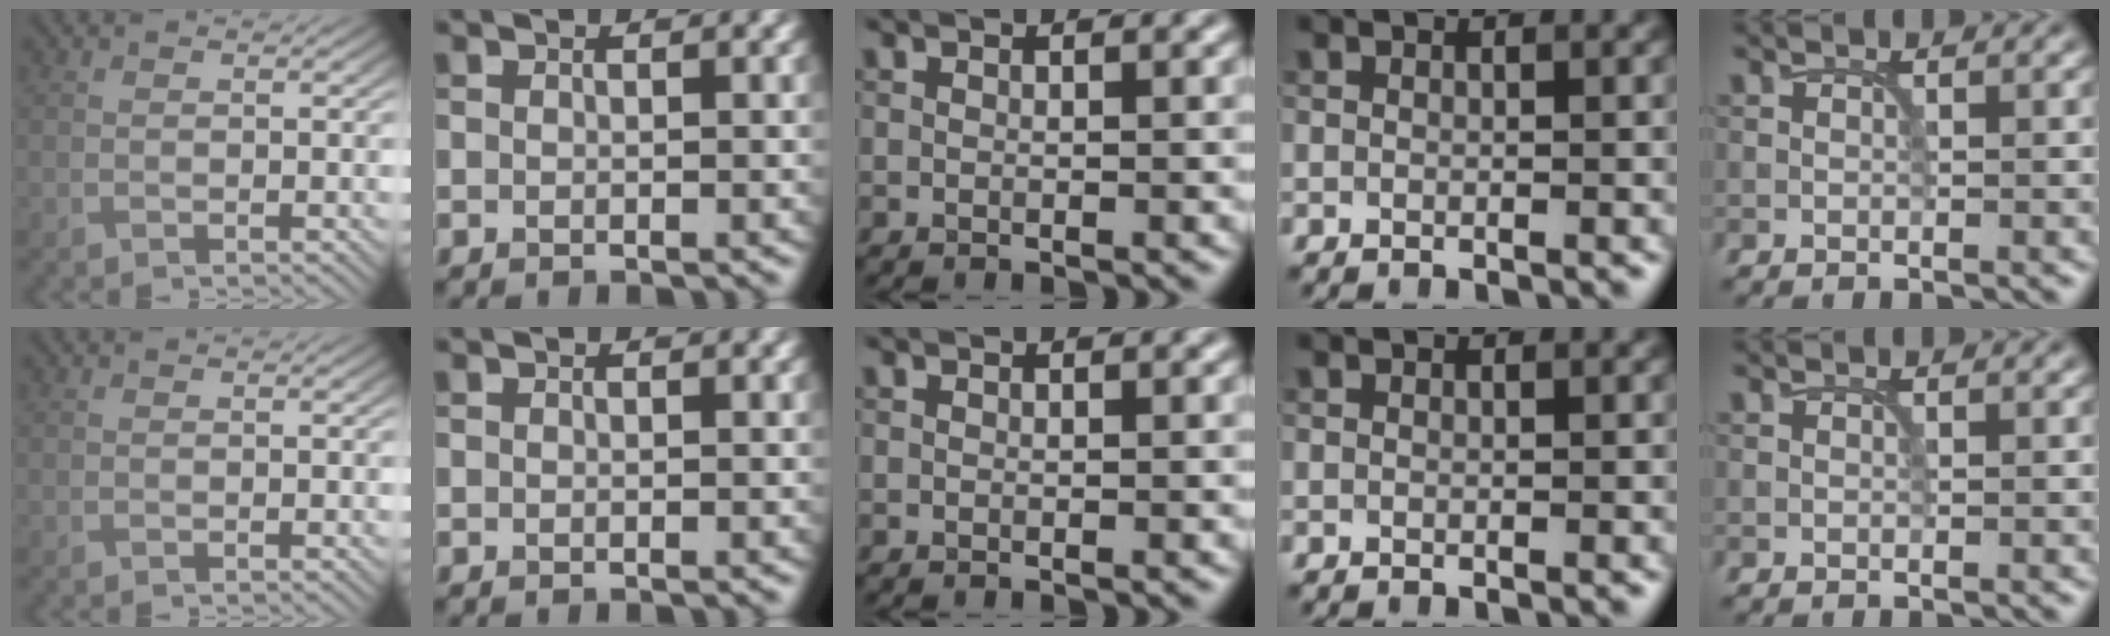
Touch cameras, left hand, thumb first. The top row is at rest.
{}